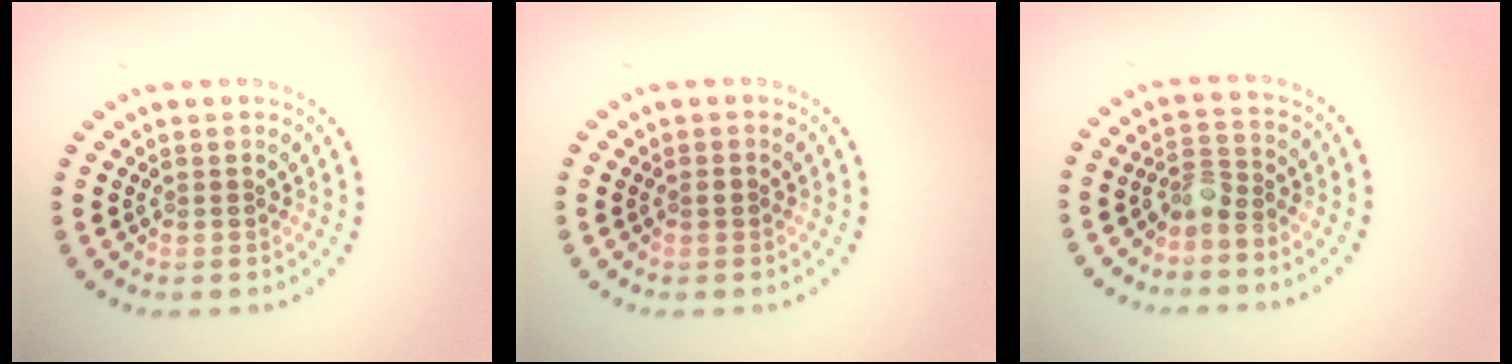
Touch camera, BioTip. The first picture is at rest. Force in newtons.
{"total": 0.6, "press": 0.6, "slide": 0.1}
{"total": 2.0, "press": 1.6, "slide": 1.3}